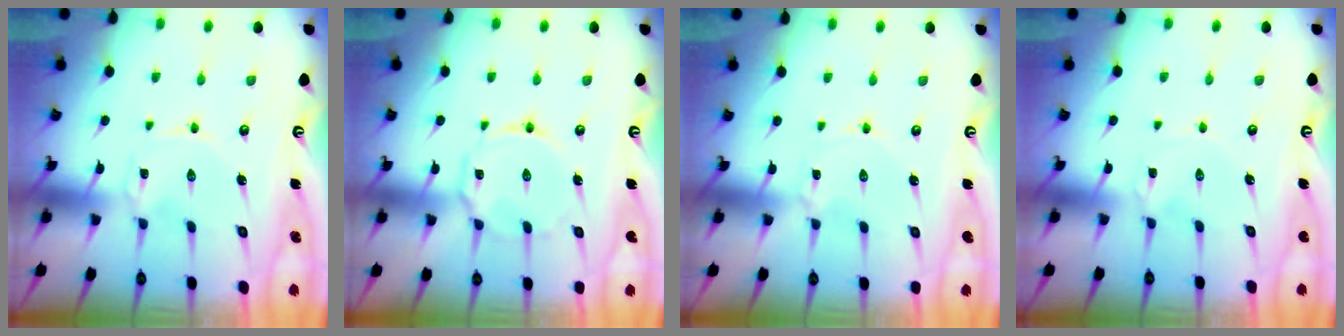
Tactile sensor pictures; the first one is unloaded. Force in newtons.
{"total": 6.7, "press": 6.7, "slide": 0.6}
{"total": 0.0}
{"total": 0.7, "press": 0.6, "slide": 0.3}